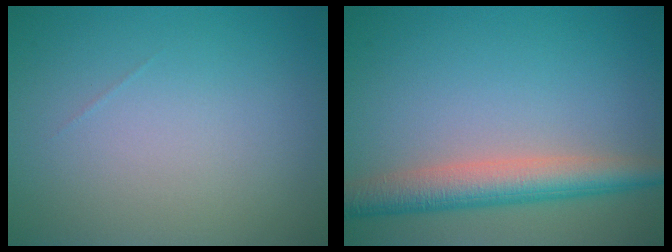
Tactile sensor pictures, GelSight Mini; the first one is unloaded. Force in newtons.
{"total": 5.1, "press": 5.1, "slide": 0.3}